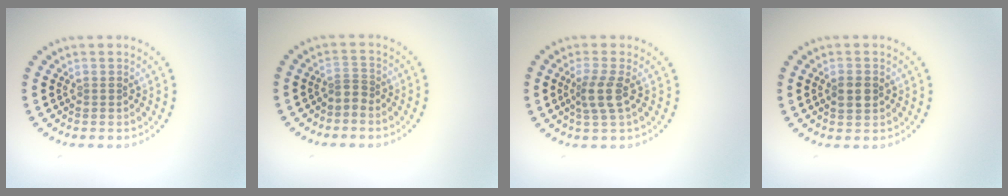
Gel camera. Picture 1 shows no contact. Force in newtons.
{"total": 1.2, "press": 0.8, "slide": 0.9}
{"total": 2.5, "press": 1.8, "slide": 1.7}
{"total": 1.9, "press": 1.9, "slide": 0.2}